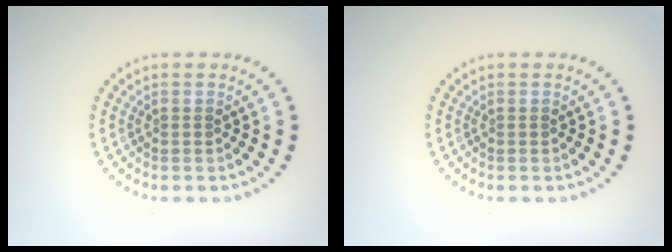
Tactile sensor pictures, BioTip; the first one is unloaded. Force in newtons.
{"total": 0.0}